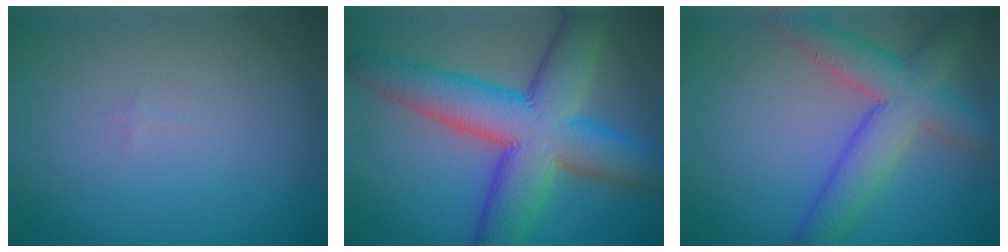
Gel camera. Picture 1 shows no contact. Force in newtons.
{"total": 11.4, "press": 11.4, "slide": 0.2}
{"total": 6.6, "press": 6.5, "slide": 0.3}